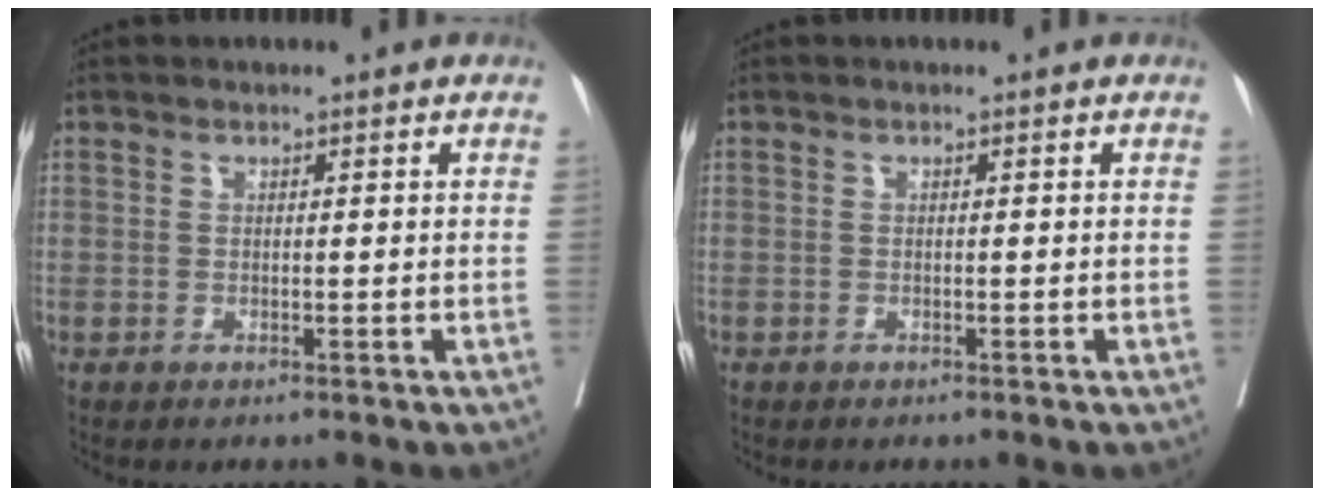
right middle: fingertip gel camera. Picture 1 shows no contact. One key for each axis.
{"total": 0.0}